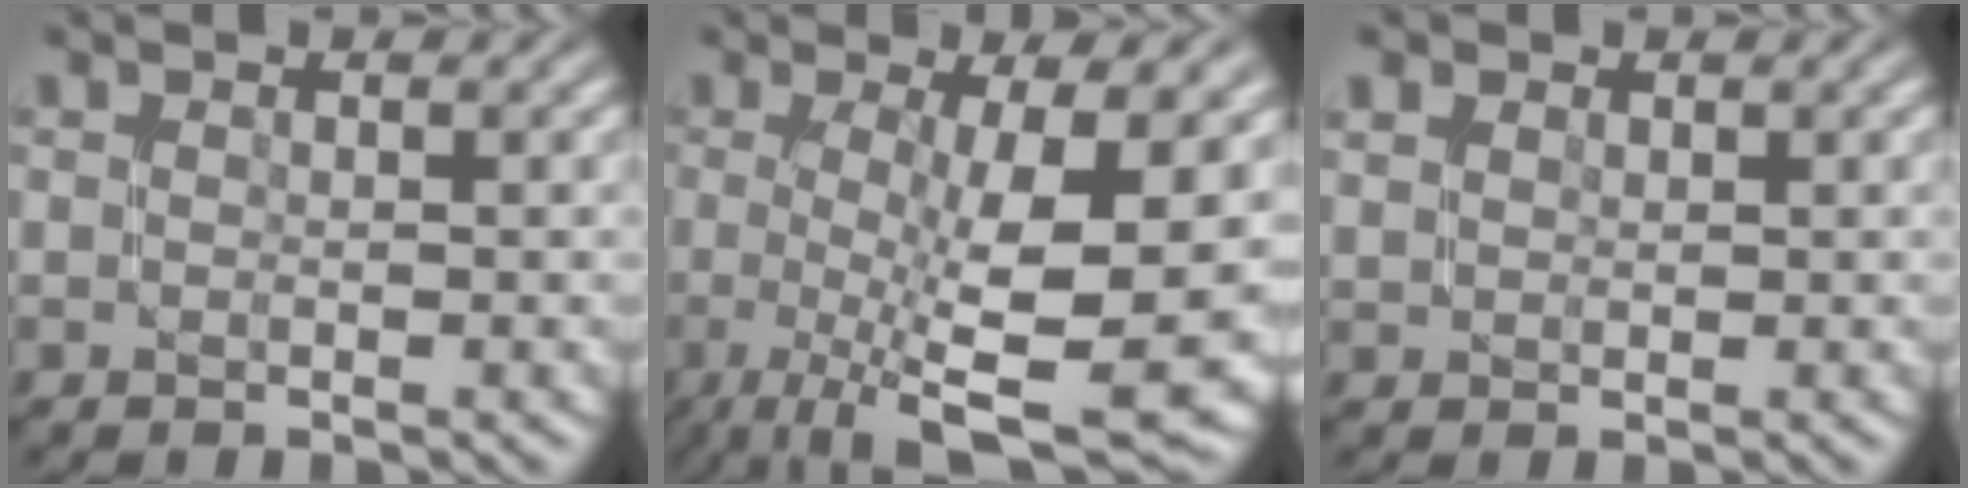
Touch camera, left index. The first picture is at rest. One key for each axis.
{"total": 11.0, "fx": -1.0, "fy": 2.9, "fz": 10.6, "tx": -0.160, "ty": -0.013, "tz": -0.011}
{"total": 2.0, "fx": 1.4, "fy": 1.2, "fz": 0.6, "tx": -0.019, "ty": 0.009, "tz": 0.025}